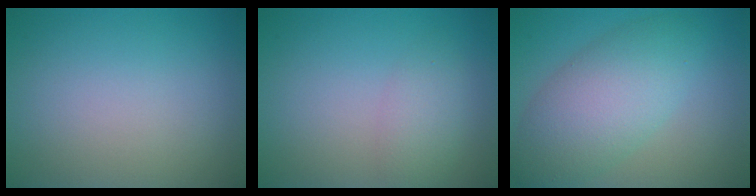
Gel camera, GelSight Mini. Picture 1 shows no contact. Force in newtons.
{"total": 2.3, "press": 2.3, "slide": 0.1}
{"total": 6.7, "press": 6.7, "slide": 0.5}